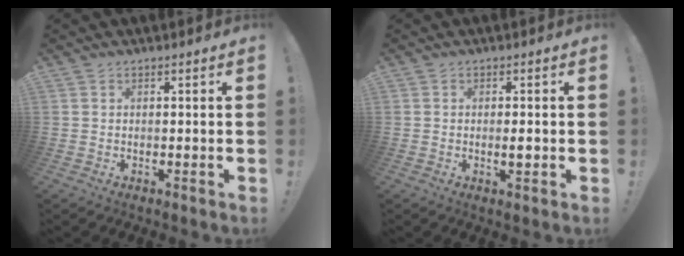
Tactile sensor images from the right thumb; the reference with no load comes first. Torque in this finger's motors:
{"motor_torque": [-0.31, -0.21, -0.06, 0.13, -0.02]}